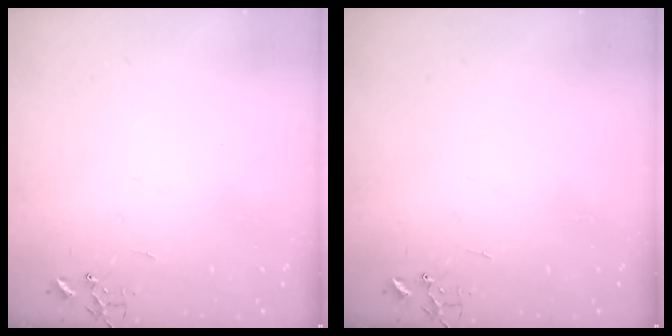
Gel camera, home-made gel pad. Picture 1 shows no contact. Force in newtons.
{"total": 0.0}